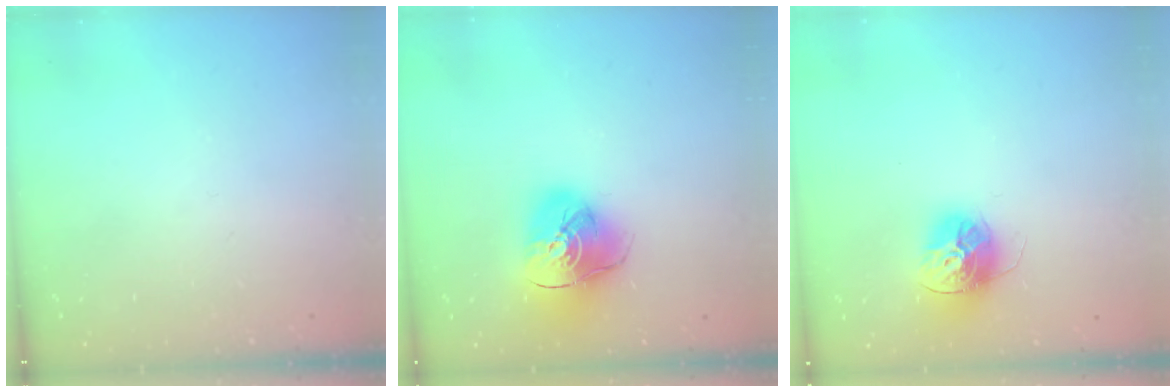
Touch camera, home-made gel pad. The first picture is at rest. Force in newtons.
{"total": 16.1, "press": 16.0, "slide": 2.1}
{"total": 15.0, "press": 14.9, "slide": 1.3}